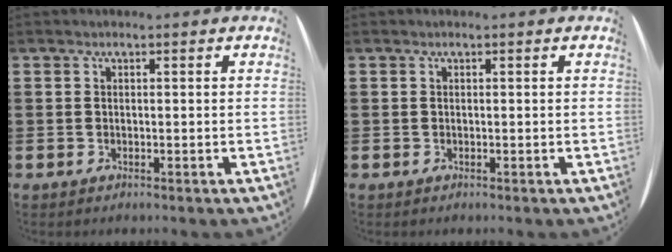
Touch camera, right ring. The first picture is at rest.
{"total": 0.0}